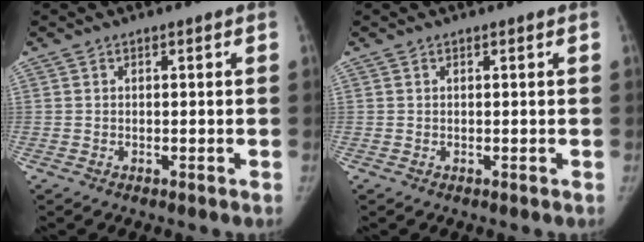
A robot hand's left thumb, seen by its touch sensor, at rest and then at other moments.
{"total": 0.0}